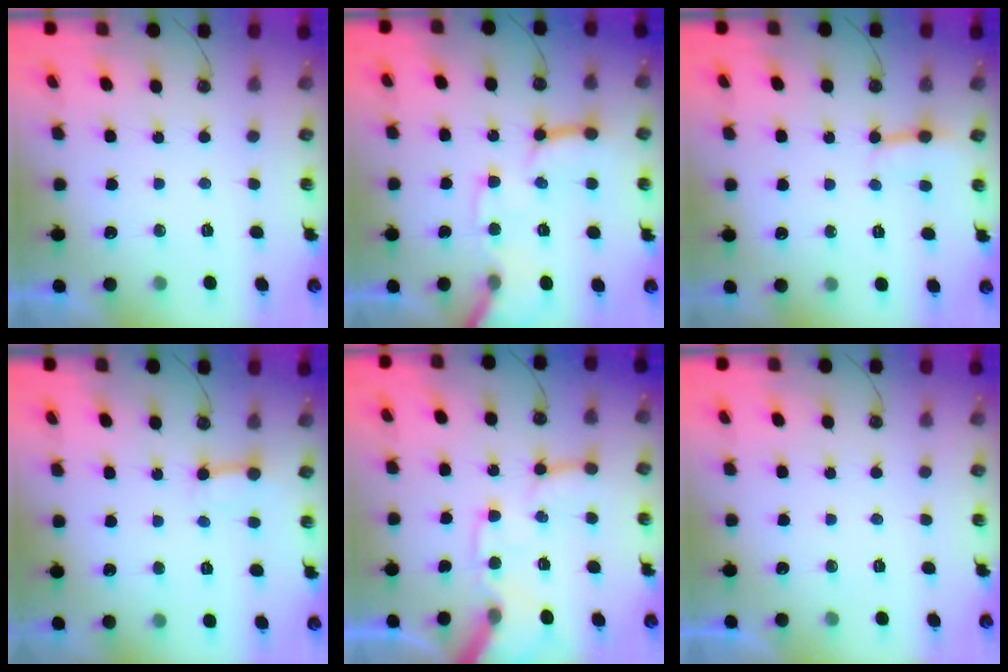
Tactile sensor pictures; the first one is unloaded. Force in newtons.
{"total": 15.0, "press": 14.9, "slide": 2.1}
{"total": 2.9, "press": 2.8, "slide": 0.5}
{"total": 5.4, "press": 5.4, "slide": 0.7}
{"total": 15.9, "press": 15.7, "slide": 2.6}
{"total": 0.0}